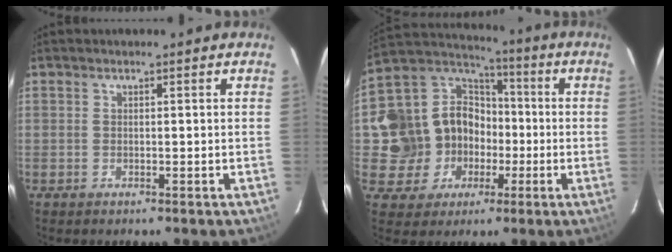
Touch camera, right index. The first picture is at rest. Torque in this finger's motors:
{"motor_torque": [0.96, 0.31, 0.55, 0.07]}